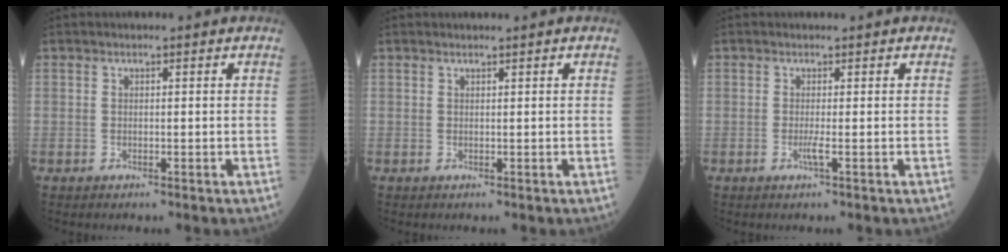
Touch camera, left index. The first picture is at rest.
{"total": 1.3, "force": [1.2, 0.0, 0.4], "torque": [-0.006, 0.009, 0.020]}
{"total": 1.2, "force": [-0.1, -0.2, 1.1], "torque": [-0.026, -0.003, -0.003]}